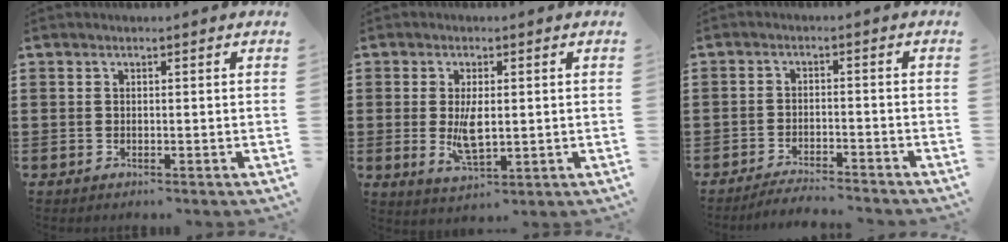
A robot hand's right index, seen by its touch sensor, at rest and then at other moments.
{"total": 5.3, "force": [-0.1, 2.0, 4.9], "torque": [-0.098, -0.007, -0.006]}
{"total": 3.1, "force": [-3.0, -0.6, 0.2], "torque": [-0.002, 0.001, -0.061]}